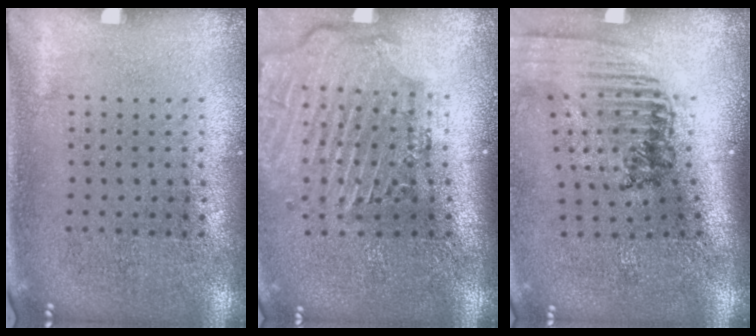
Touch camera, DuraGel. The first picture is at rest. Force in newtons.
{"total": 2.8, "press": 2.3, "slide": 1.7}
{"total": 1.7, "press": 1.5, "slide": 0.7}